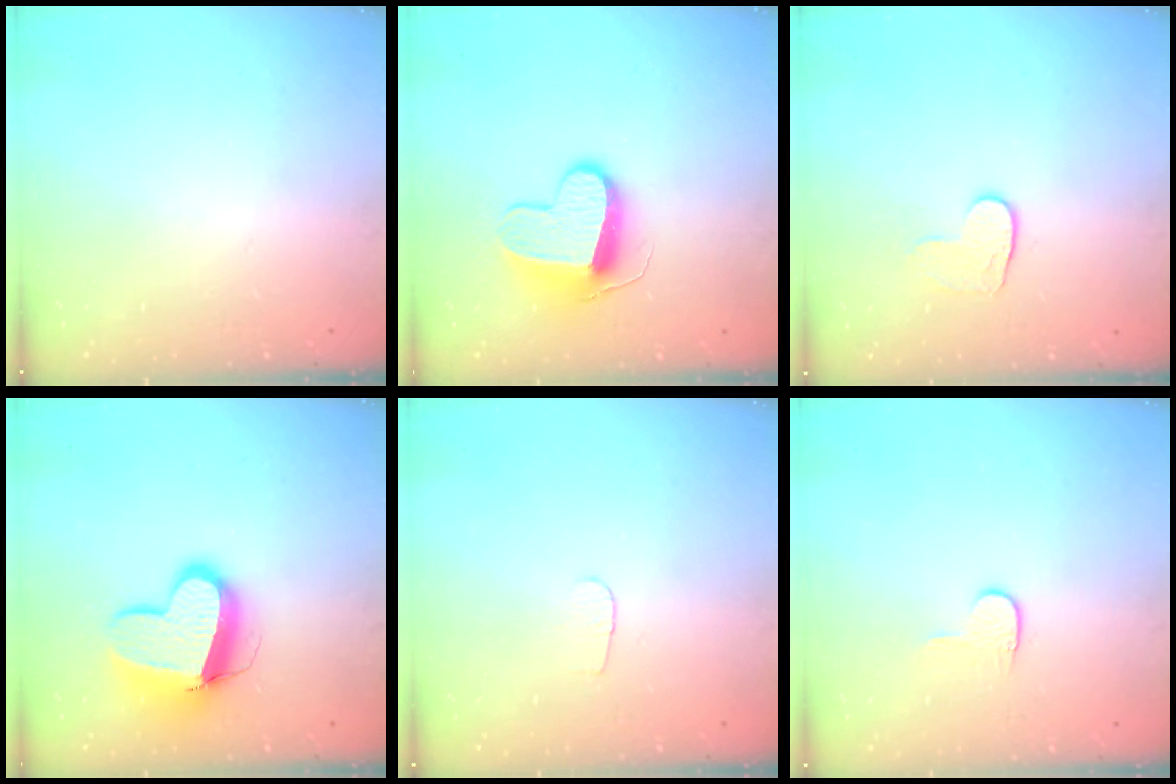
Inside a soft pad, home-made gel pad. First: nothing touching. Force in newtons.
{"total": 10.6, "press": 10.6, "slide": 0.4}
{"total": 5.6, "press": 5.5, "slide": 0.5}
{"total": 13.6, "press": 13.5, "slide": 1.7}
{"total": 2.9, "press": 2.8, "slide": 0.3}
{"total": 3.8, "press": 3.8, "slide": 0.4}